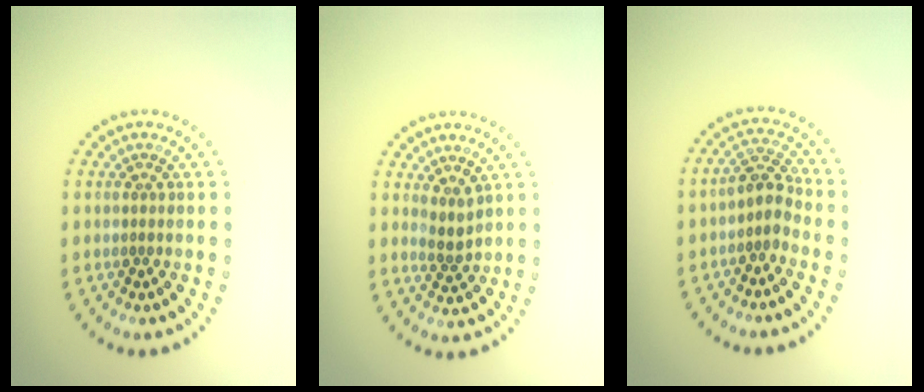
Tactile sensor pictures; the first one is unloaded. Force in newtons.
{"total": 1.6, "press": 1.1, "slide": 1.1}
{"total": 2.5, "press": 2.1, "slide": 1.5}